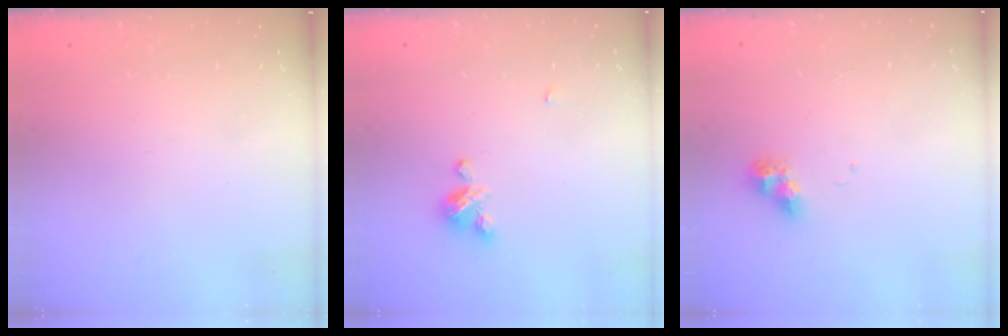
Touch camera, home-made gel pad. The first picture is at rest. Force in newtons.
{"total": 5.1, "press": 5.0, "slide": 0.5}
{"total": 7.8, "press": 7.8, "slide": 0.8}